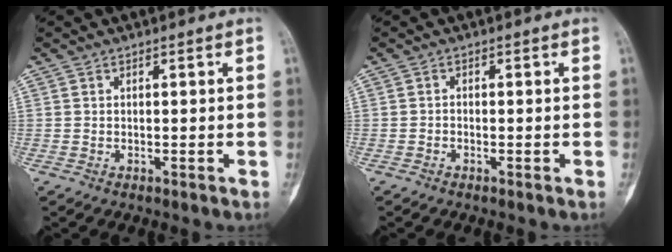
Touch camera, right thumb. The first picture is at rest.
{"total": 0.6, "force": [-0.4, 0.4, 0.2], "torque": [-0.001, 0.002, -0.013]}